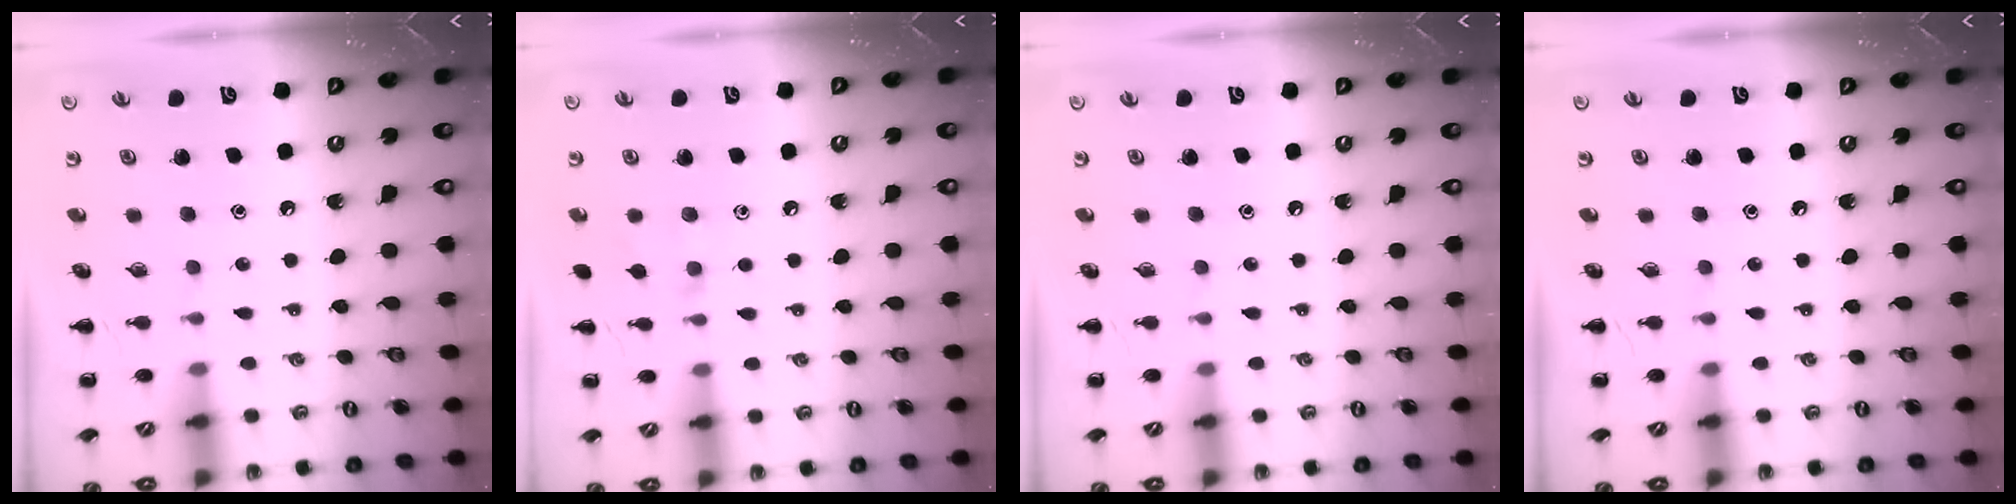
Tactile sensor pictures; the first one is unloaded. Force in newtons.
{"total": 5.9, "press": 5.7, "slide": 1.7}
{"total": 0.0}
{"total": 0.0}